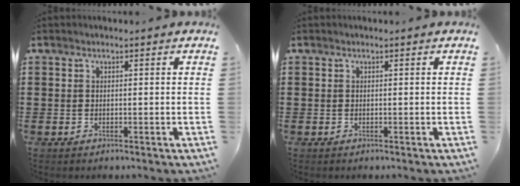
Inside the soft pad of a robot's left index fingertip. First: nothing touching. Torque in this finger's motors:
{"motor_torque": [0.01, 0.00, -0.01, -0.01]}